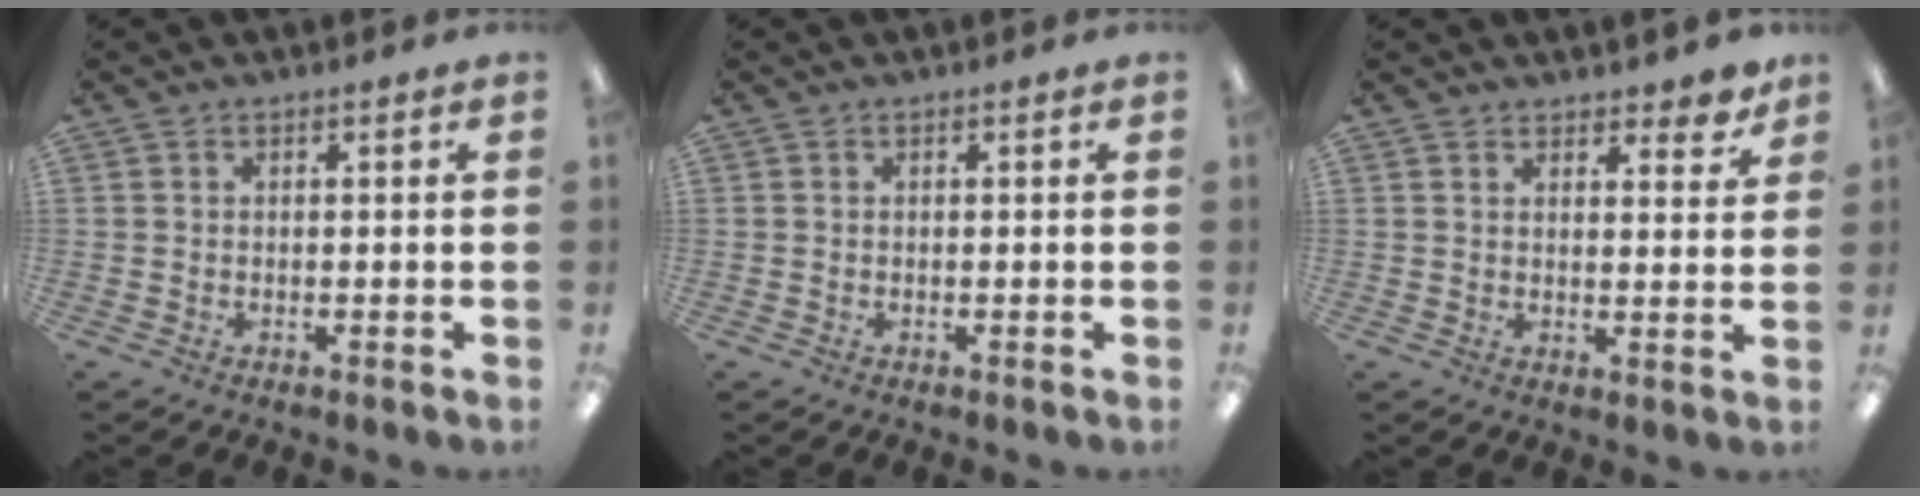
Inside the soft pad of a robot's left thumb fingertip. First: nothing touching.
{"total": 0.0}
{"total": 4.4, "force": [3.9, 1.5, 1.2], "torque": [0.001, -0.029, 0.067]}